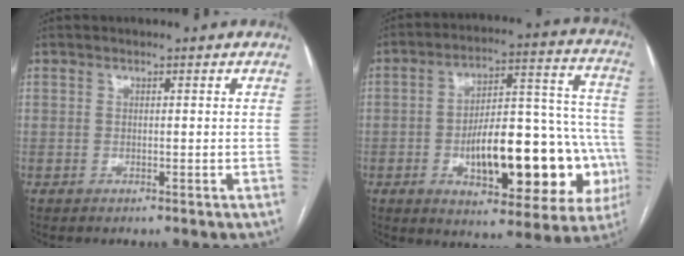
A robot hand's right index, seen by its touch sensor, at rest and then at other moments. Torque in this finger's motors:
{"motor_torque": [1.25, -0.89, 1.06, 0.21]}